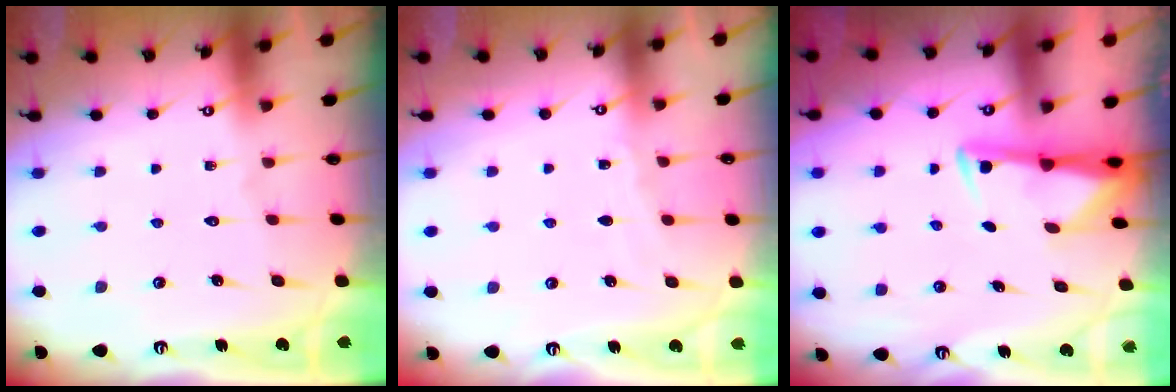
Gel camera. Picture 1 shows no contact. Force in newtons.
{"total": 3.2, "press": 3.1, "slide": 0.4}
{"total": 2.8, "press": 2.7, "slide": 0.6}